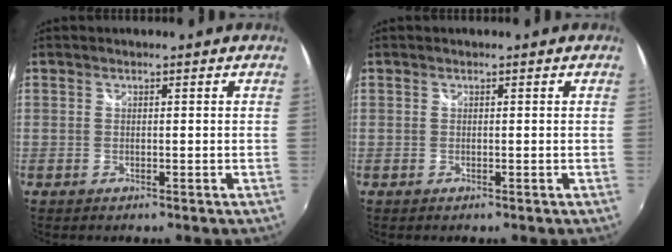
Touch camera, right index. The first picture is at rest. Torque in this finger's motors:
{"motor_torque": [0.00, 0.00, 0.00, 0.00]}